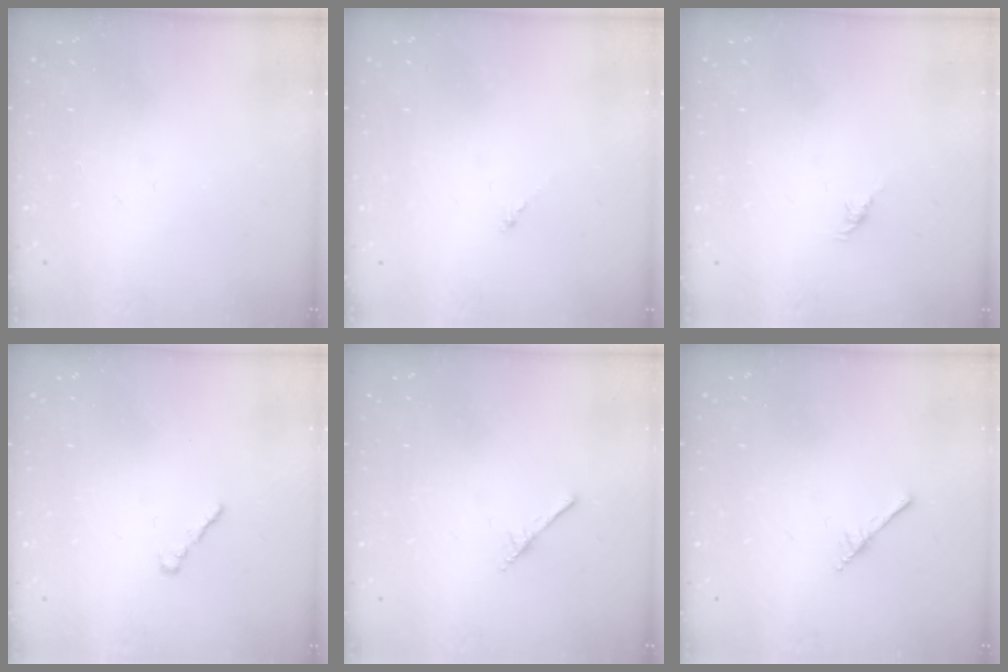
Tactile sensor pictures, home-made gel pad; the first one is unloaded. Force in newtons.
{"total": 0.0}
{"total": 2.1, "press": 2.0, "slide": 0.7}
{"total": 1.4, "press": 1.3, "slide": 0.5}
{"total": 1.7, "press": 1.7, "slide": 0.1}
{"total": 2.9, "press": 2.9, "slide": 0.2}